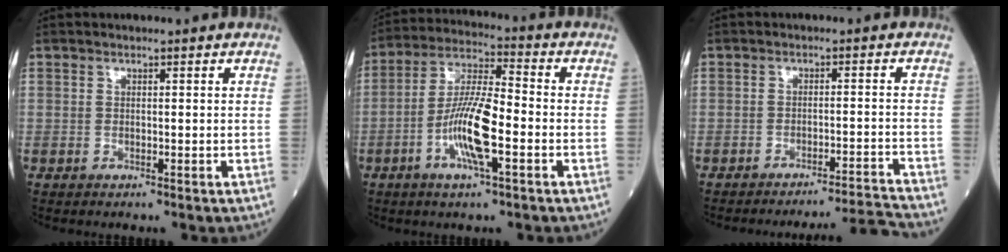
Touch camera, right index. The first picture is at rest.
{"total": 11.1, "force": [-3.4, 1.7, 10.4], "torque": [-0.203, 0.001, -0.069]}
{"total": 8.3, "force": [-7.7, -3.1, 0.0], "torque": [0.010, -0.001, -0.111]}